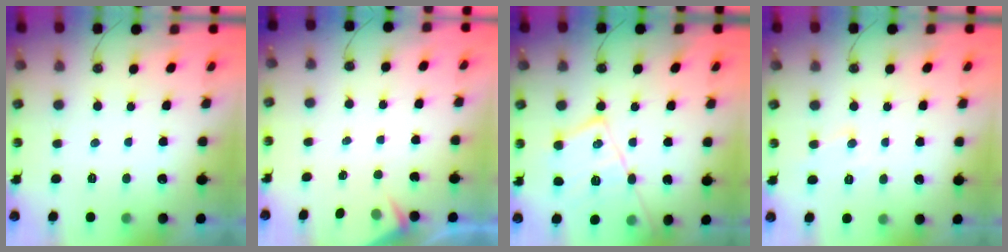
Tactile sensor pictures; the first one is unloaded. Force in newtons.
{"total": 2.8, "press": 2.7, "slide": 0.4}
{"total": 18.3, "press": 18.3, "slide": 1.0}
{"total": 5.3, "press": 5.3, "slide": 0.8}